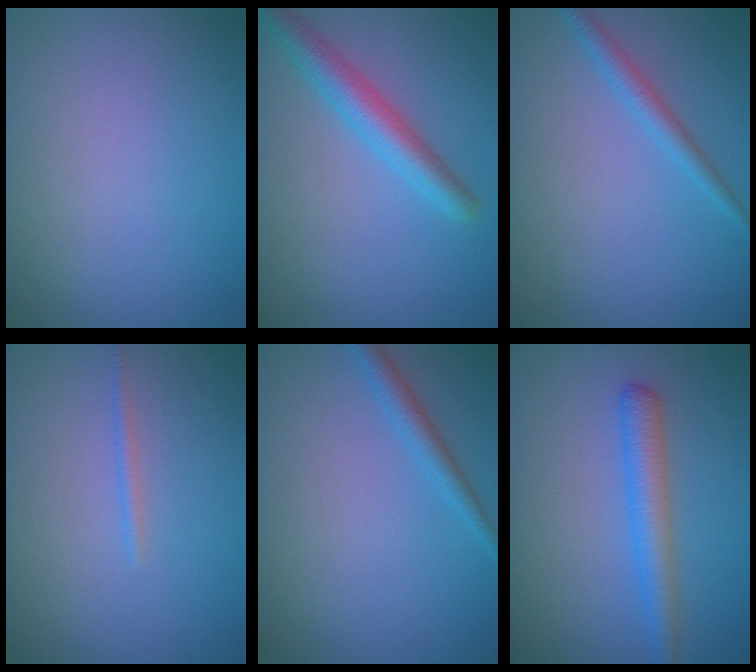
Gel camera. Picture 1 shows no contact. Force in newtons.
{"total": 3.8, "press": 3.8, "slide": 0.1}
{"total": 1.9, "press": 1.9, "slide": 0.1}
{"total": 0.7, "press": 0.7, "slide": 0.1}
{"total": 1.9, "press": 1.9, "slide": 0.1}
{"total": 2.8, "press": 2.8, "slide": 0.1}